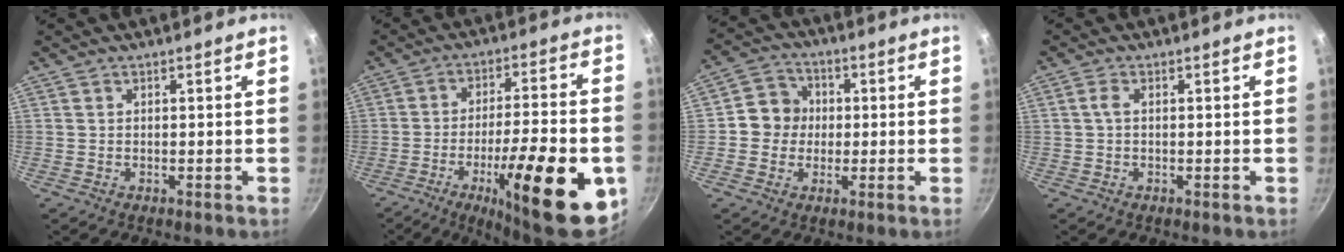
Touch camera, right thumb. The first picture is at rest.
{"total": 24.2, "force": [-8.5, 6.9, 21.6], "torque": [-0.289, 0.023, -0.120]}
{"total": 7.3, "force": [0.0, 6.8, 2.6], "torque": [-0.005, 0.016, -0.018]}
{"total": 1.6, "force": [0.1, 0.8, 1.4], "torque": [-0.034, 0.007, 0.001]}